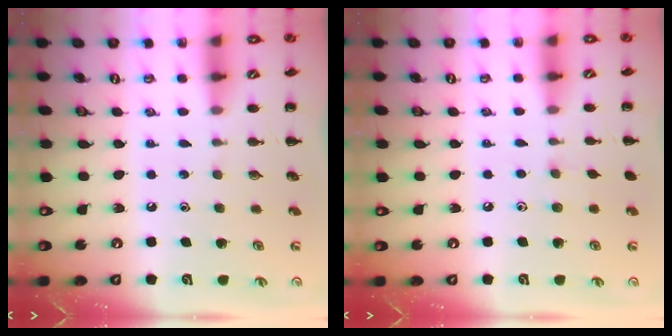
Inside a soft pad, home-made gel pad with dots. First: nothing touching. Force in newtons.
{"total": 4.2, "press": 3.9, "slide": 1.6}